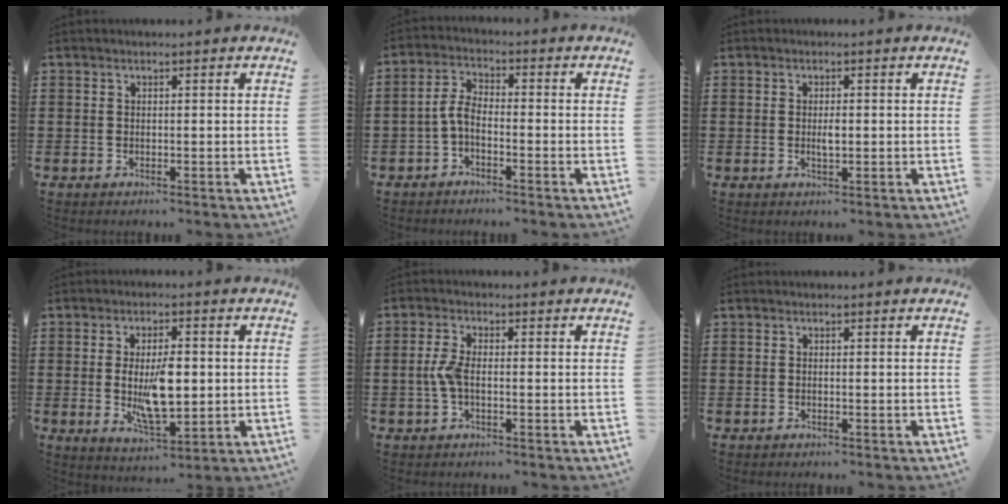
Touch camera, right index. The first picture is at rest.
{"total": 3.6, "force": [-1.7, 1.5, 2.8], "torque": [-0.073, 0.004, -0.039]}
{"total": 1.9, "force": [0.0, 0.7, 1.7], "torque": [-0.034, 0.001, -0.001]}
{"total": 7.9, "force": [-0.2, 3.3, 7.2], "torque": [-0.135, -0.007, -0.011]}
{"total": 4.2, "force": [-0.7, 1.8, 3.8], "torque": [-0.098, -0.005, -0.020]}
{"total": 0.0}